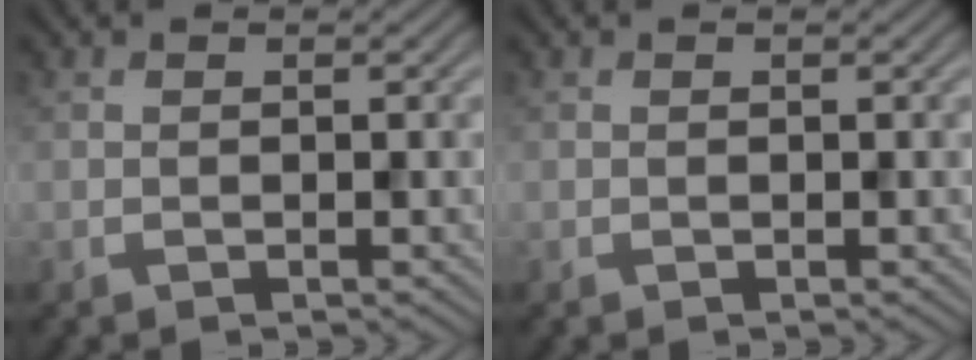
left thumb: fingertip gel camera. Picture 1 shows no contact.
{"total": 0.0}